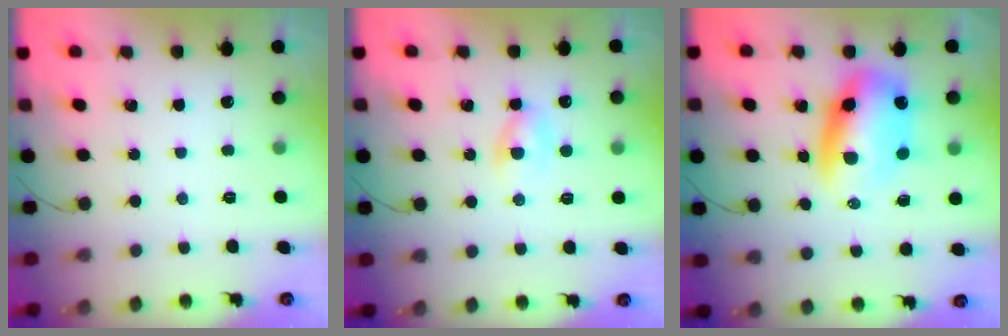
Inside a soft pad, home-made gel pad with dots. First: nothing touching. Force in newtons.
{"total": 2.5, "press": 2.2, "slide": 1.1}
{"total": 10.6, "press": 10.3, "slide": 2.6}